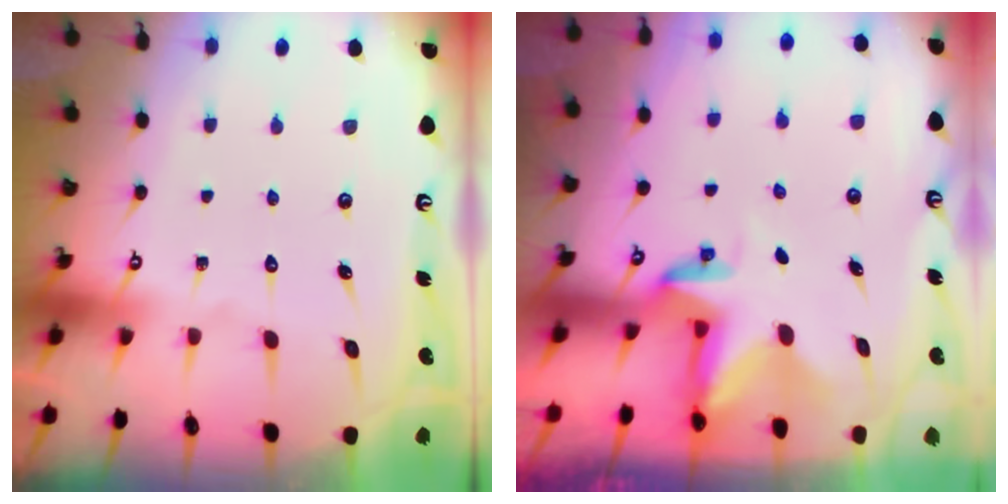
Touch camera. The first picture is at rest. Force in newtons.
{"total": 2.8, "press": 2.8, "slide": 0.2}